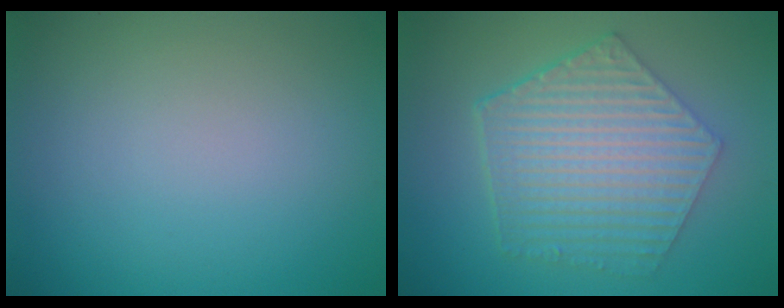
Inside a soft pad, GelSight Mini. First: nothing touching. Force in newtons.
{"total": 6.8, "press": 5.0, "slide": 4.6}